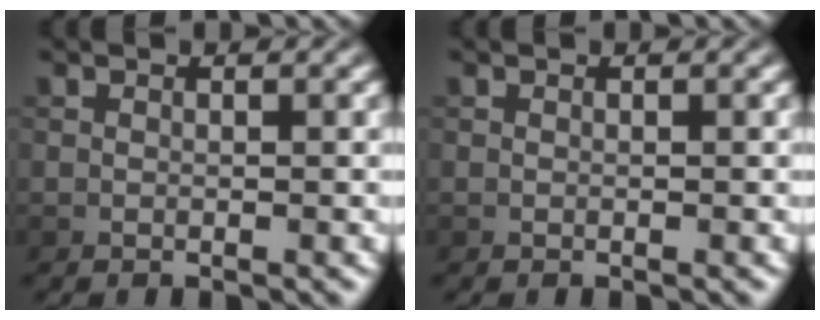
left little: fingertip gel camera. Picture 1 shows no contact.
{"total": 0.0}